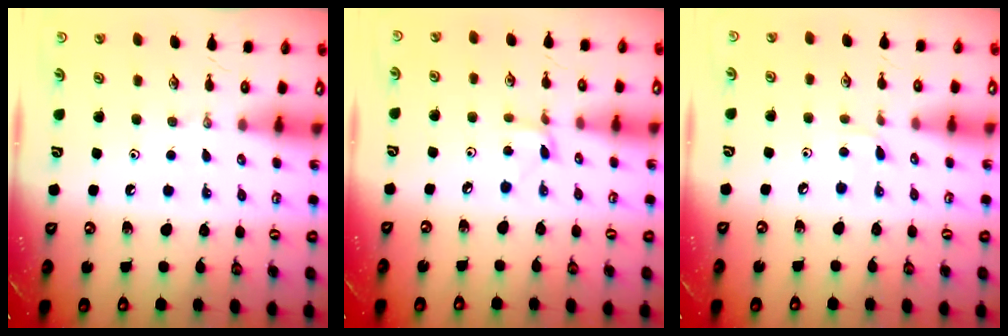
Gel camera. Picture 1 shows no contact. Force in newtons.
{"total": 2.8, "press": 2.8, "slide": 0.3}
{"total": 2.8, "press": 2.7, "slide": 0.4}